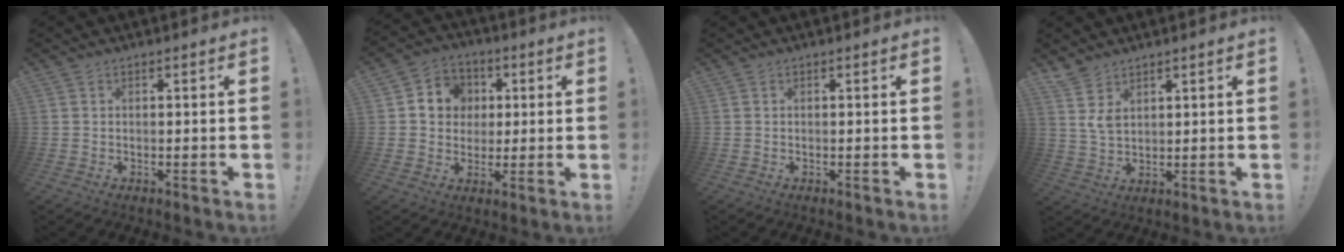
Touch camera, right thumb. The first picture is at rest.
{"total": 9.1, "force": [1.2, 8.6, 2.7], "torque": [-0.037, 0.004, 0.029]}
{"total": 0.0}
{"total": 5.7, "force": [3.6, 3.1, 3.2], "torque": [-0.058, -0.020, 0.070]}